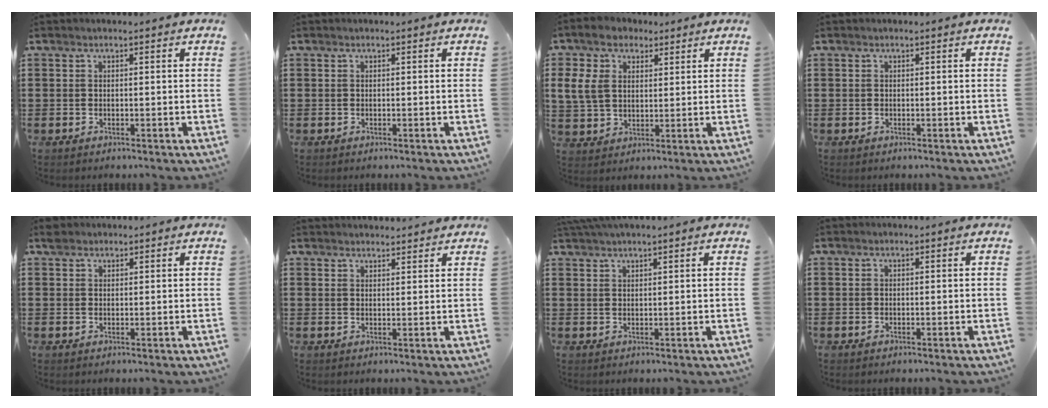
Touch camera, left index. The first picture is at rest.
{"total": 0.0}
{"total": 7.5, "force": [3.2, 5.5, 3.9], "torque": [-0.110, 0.017, 0.059]}
{"total": 0.0}
{"total": 1.5, "force": [1.2, 0.7, 0.3], "torque": [-0.010, 0.004, 0.025]}
{"total": 2.0, "force": [2.0, 0.1, -0.2], "torque": [-0.002, -0.003, 0.039]}
{"total": 1.7, "force": [1.6, -0.1, 0.7], "torque": [-0.016, 0.002, 0.031]}
{"total": 0.0}